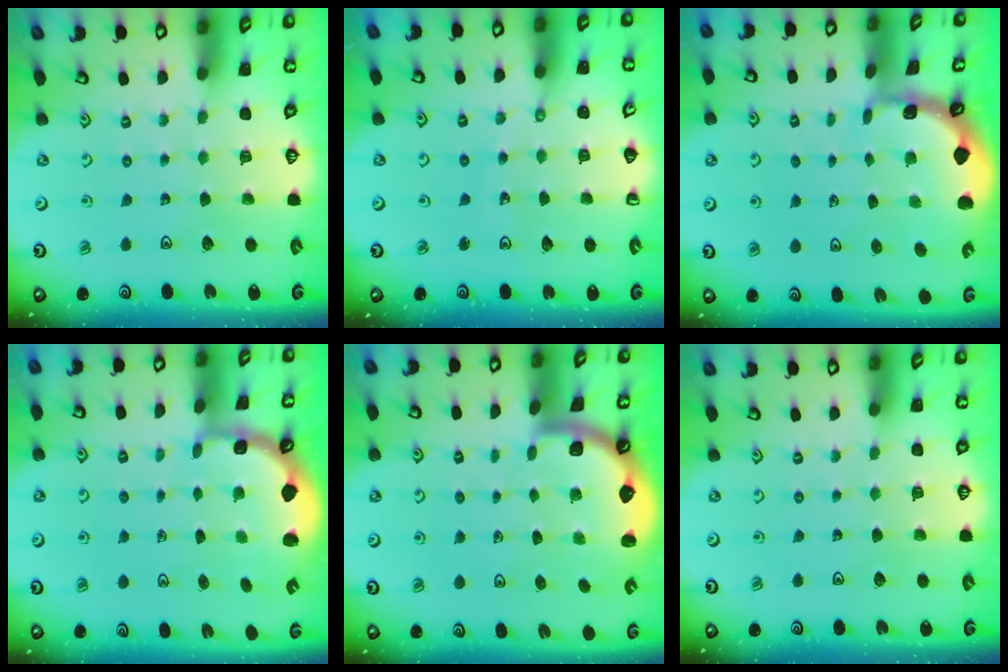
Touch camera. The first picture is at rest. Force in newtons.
{"total": 4.2, "press": 4.2, "slide": 0.4}
{"total": 1.1, "press": 1.1, "slide": 0.2}
{"total": 2.2, "press": 1.9, "slide": 1.1}
{"total": 1.4, "press": 1.4, "slide": 0.1}
{"total": 0.0}